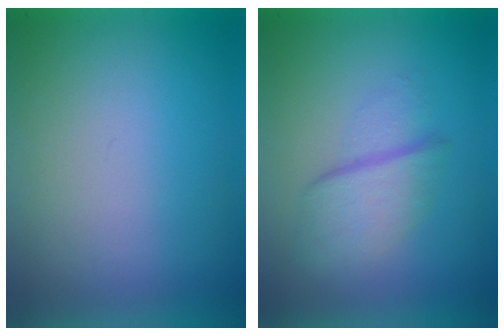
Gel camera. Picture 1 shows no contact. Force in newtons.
{"total": 2.7}